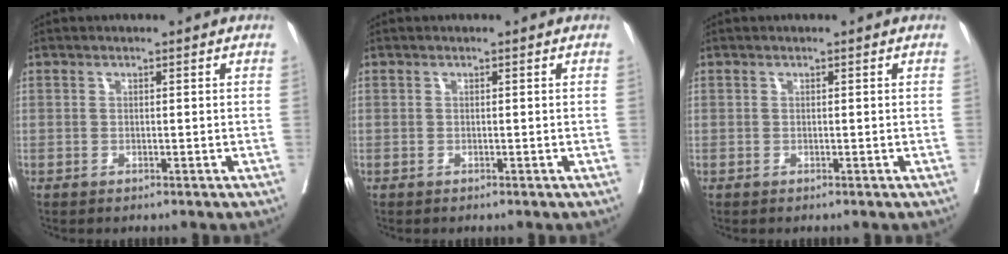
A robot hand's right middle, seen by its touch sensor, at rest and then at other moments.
{"total": 0.0}
{"total": 0.0}